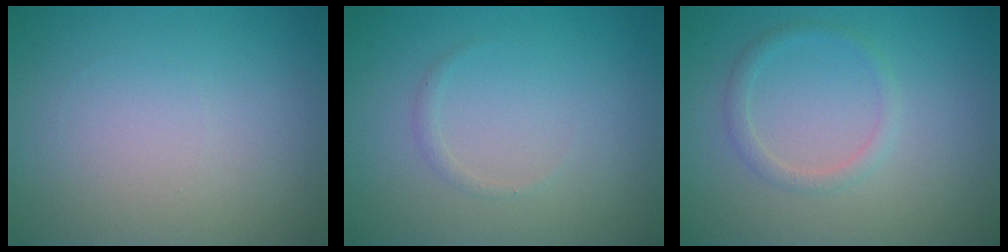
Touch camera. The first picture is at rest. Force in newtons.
{"total": 0.6, "press": 0.6, "slide": 0.0}
{"total": 1.4, "press": 1.4, "slide": 0.1}